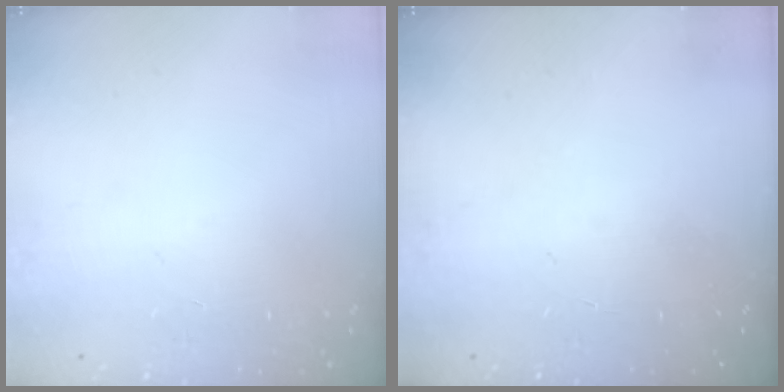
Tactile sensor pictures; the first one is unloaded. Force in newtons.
{"total": 2.4, "press": 2.4, "slide": 0.2}